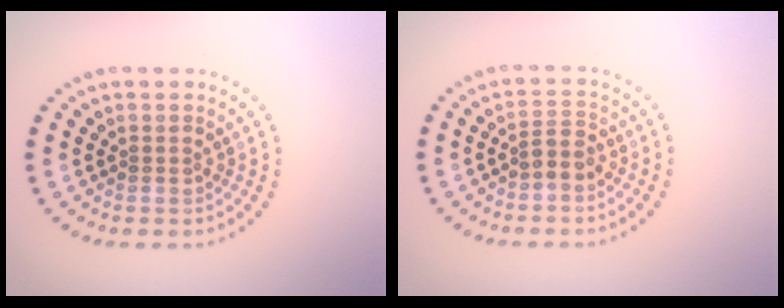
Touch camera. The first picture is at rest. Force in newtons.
{"total": 1.7, "press": 1.6, "slide": 0.8}